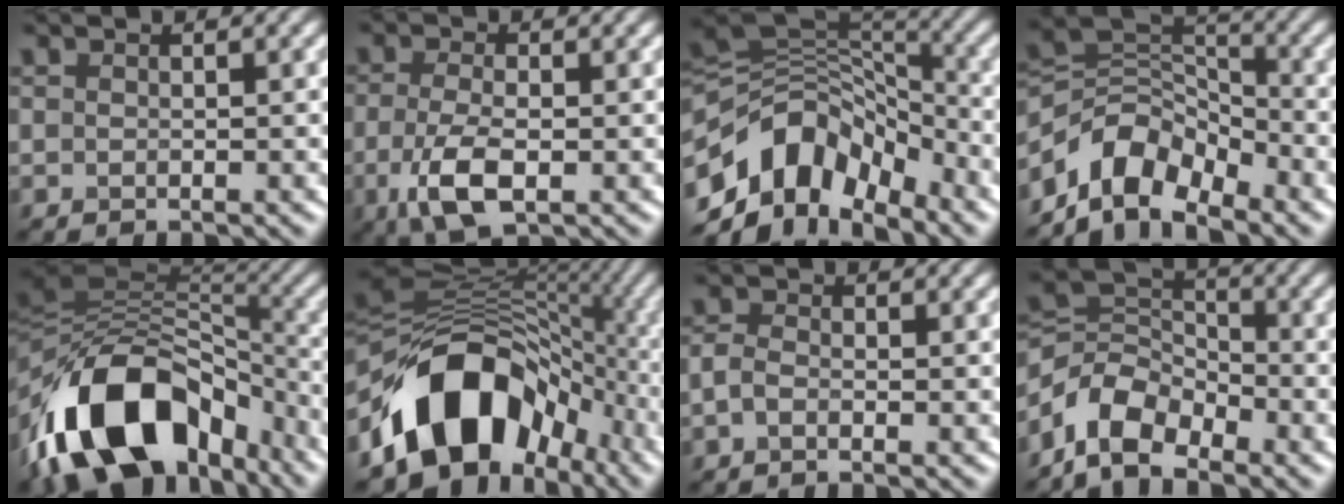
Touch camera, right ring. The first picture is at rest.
{"total": 5.0, "force": [-1.5, 2.4, 4.2], "torque": [-0.099, -0.011, -0.030]}
{"total": 9.8, "force": [-5.2, 6.2, 5.5], "torque": [-0.085, 0.012, -0.105]}
{"total": 6.7, "force": [-4.8, 3.7, 2.9], "torque": [-0.033, 0.005, -0.098]}
{"total": 15.0, "force": [-7.1, 9.6, 9.1], "torque": [-0.171, 0.011, -0.125]}
{"total": 12.4, "force": [-5.9, 8.5, 7.0], "torque": [-0.095, 0.019, -0.117]}
{"total": 1.4, "force": [-0.6, 0.8, 0.9], "torque": [-0.021, 0.002, -0.017]}
{"total": 5.4, "force": [-3.8, 3.0, 2.4], "torque": [-0.041, 0.003, -0.086]}